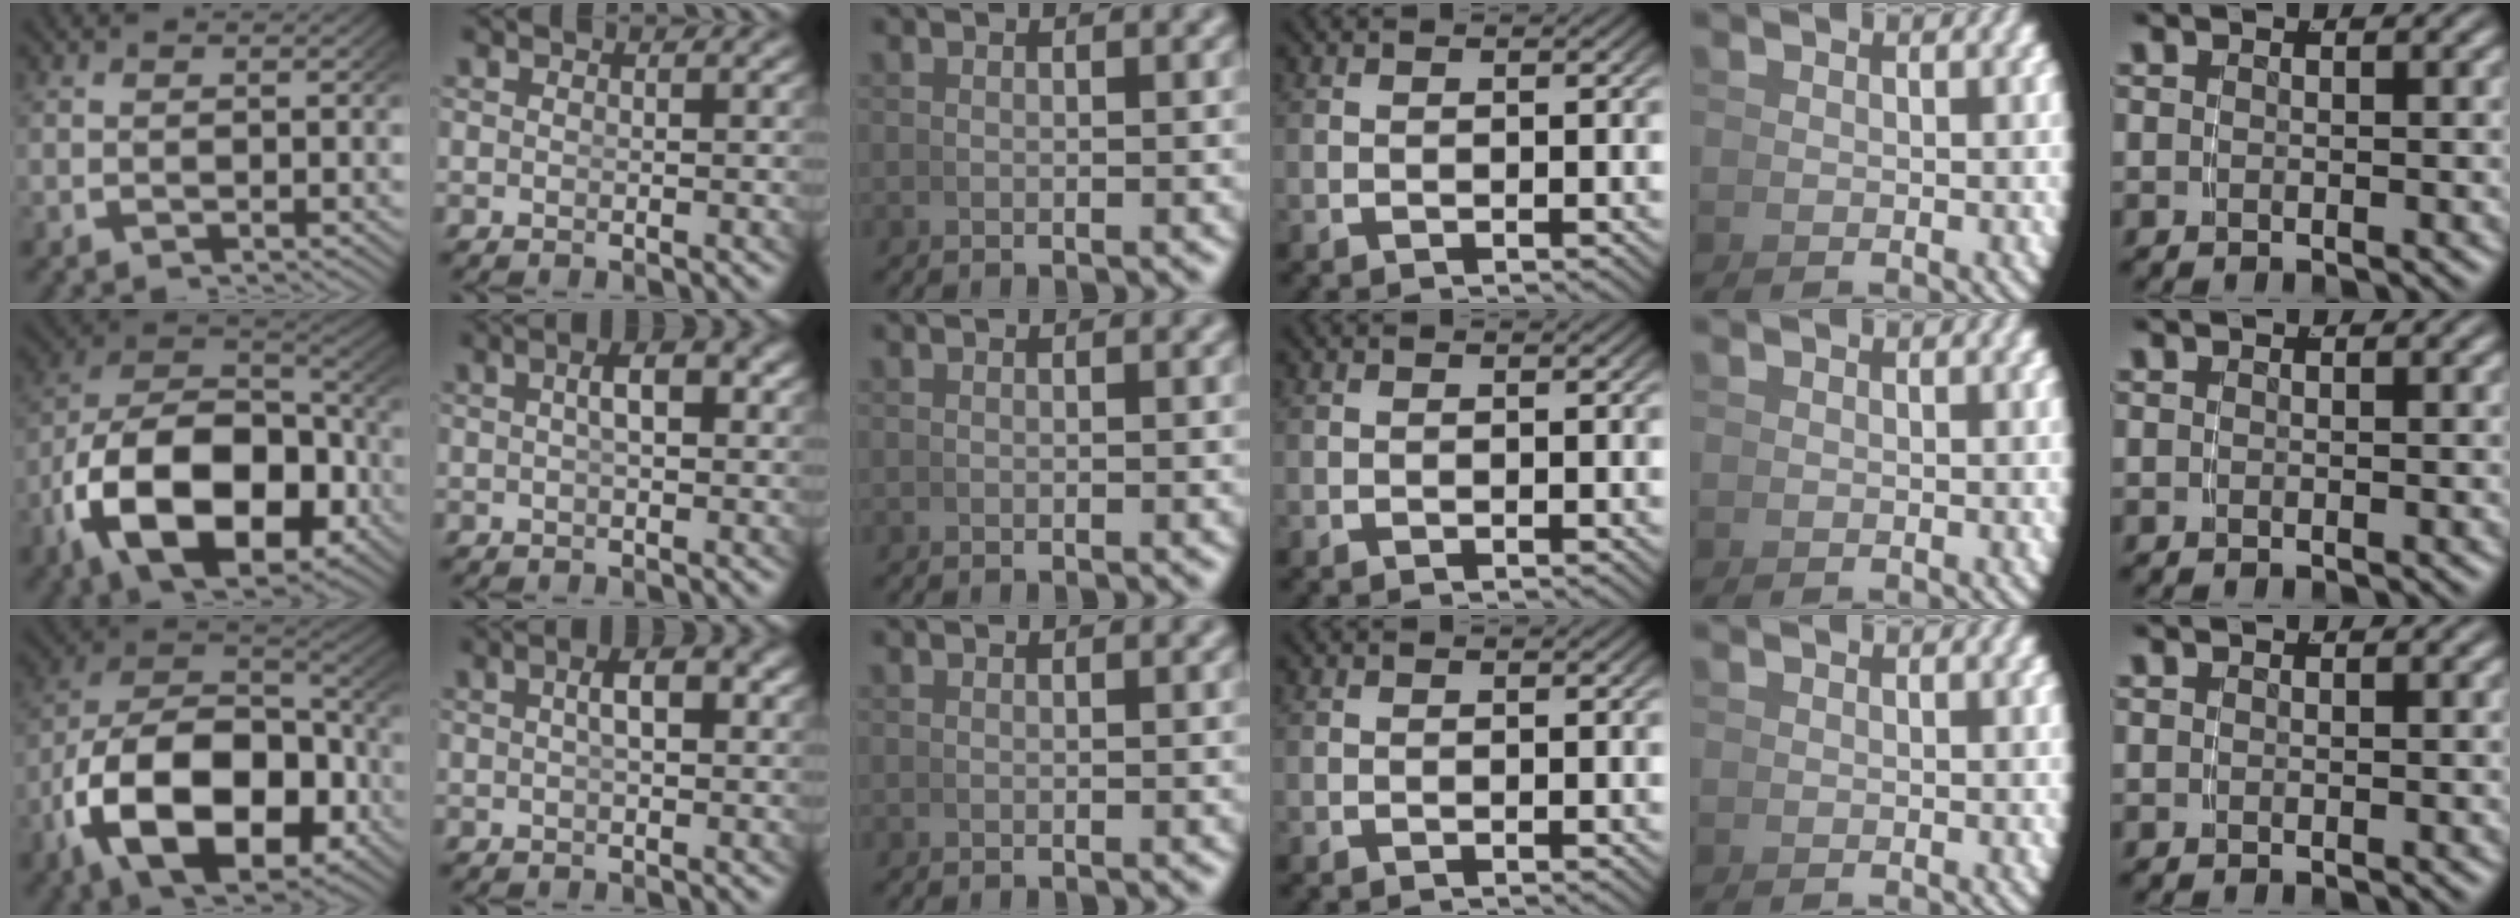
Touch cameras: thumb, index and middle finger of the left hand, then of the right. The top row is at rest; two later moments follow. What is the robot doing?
{"motion": "grasp_and_lifting", "object": "photo album"}